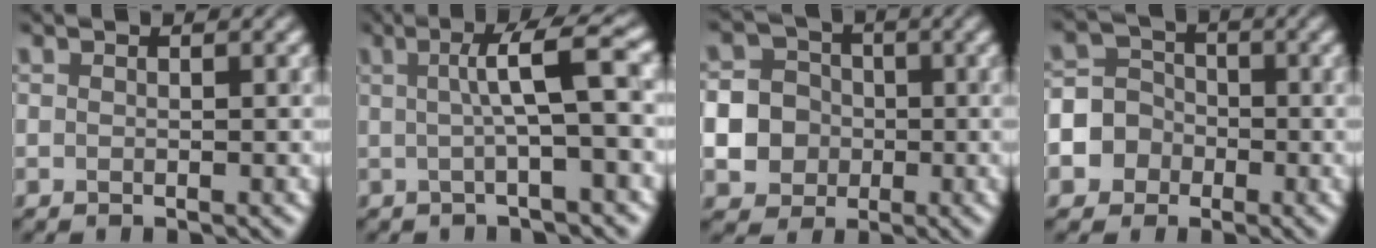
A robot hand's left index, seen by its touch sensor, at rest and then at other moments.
{"total": 4.9, "force": [0.6, 0.6, 4.9], "torque": [-0.071, 0.018, 0.005]}
{"total": 8.2, "force": [-1.7, 7.7, 2.3], "torque": [-0.055, -0.008, -0.054]}
{"total": 6.9, "force": [-2.9, 6.2, 1.3], "torque": [-0.023, -0.002, -0.069]}